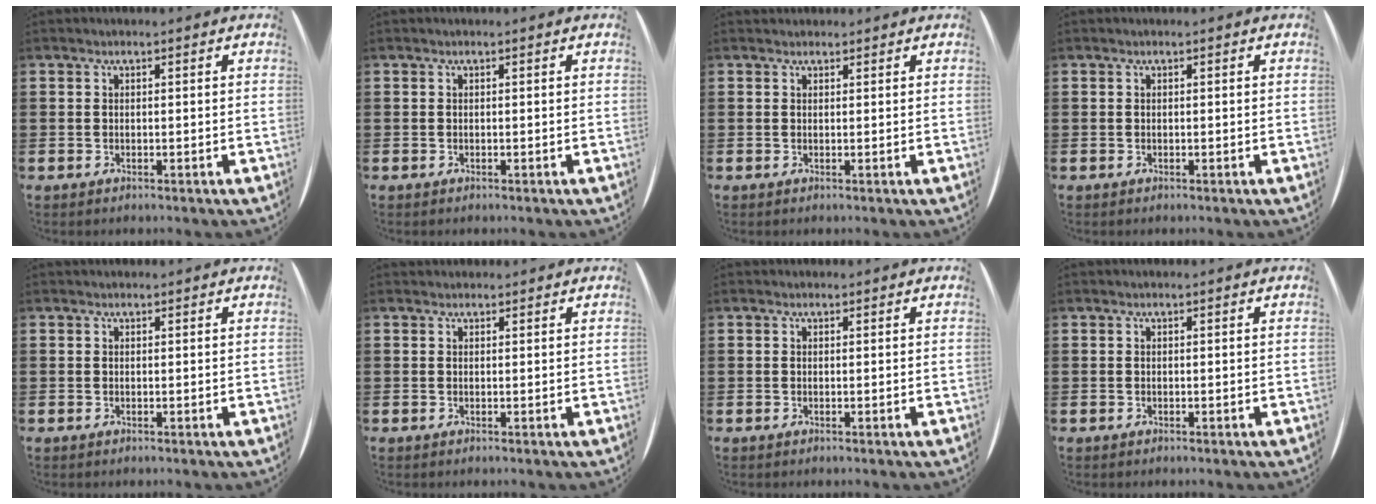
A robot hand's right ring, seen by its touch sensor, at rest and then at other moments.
{"total": 0.0}
{"total": 0.7, "force": [0.6, 0.2, -0.2], "torque": [0.003, 0.005, 0.012]}
{"total": 0.0}
{"total": 0.0}
{"total": 0.6, "force": [0.5, 0.1, -0.2], "torque": [0.003, 0.004, 0.010]}
{"total": 0.0}
{"total": 0.0}